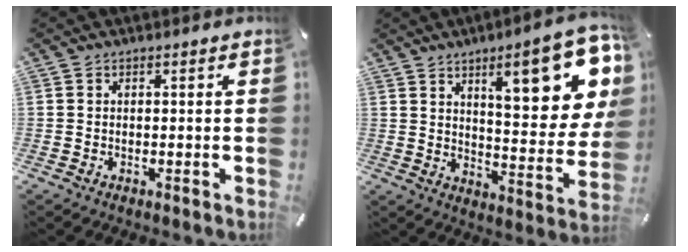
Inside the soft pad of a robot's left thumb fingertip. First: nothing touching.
{"total": 19.9, "force": [10.1, 6.7, 15.7], "torque": [-0.208, -0.062, 0.153]}